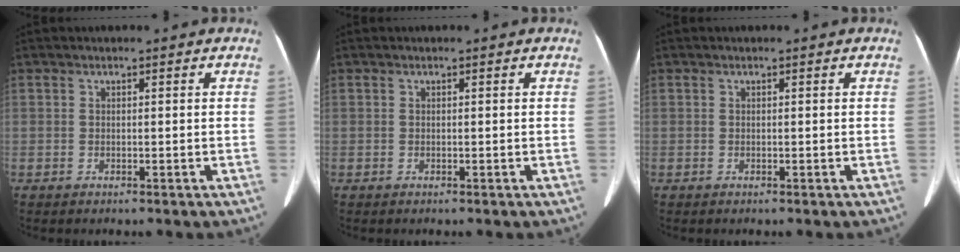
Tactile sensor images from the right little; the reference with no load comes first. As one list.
[{"total": 0.0}, {"total": 0.0}]